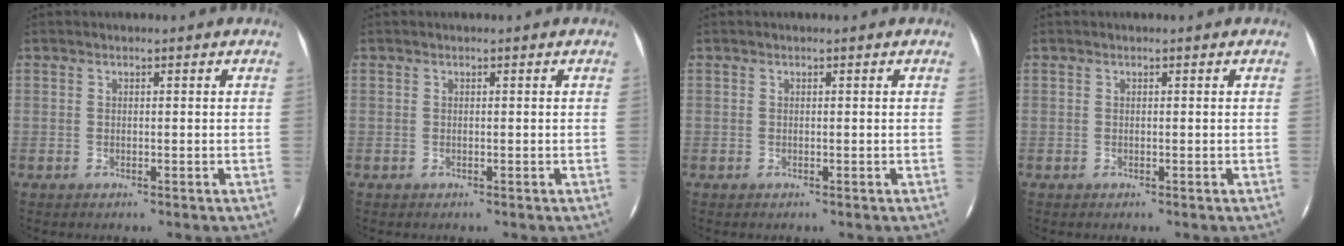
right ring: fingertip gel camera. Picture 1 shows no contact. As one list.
[{"total": 0.0}, {"total": 0.0}, {"total": 0.0}]